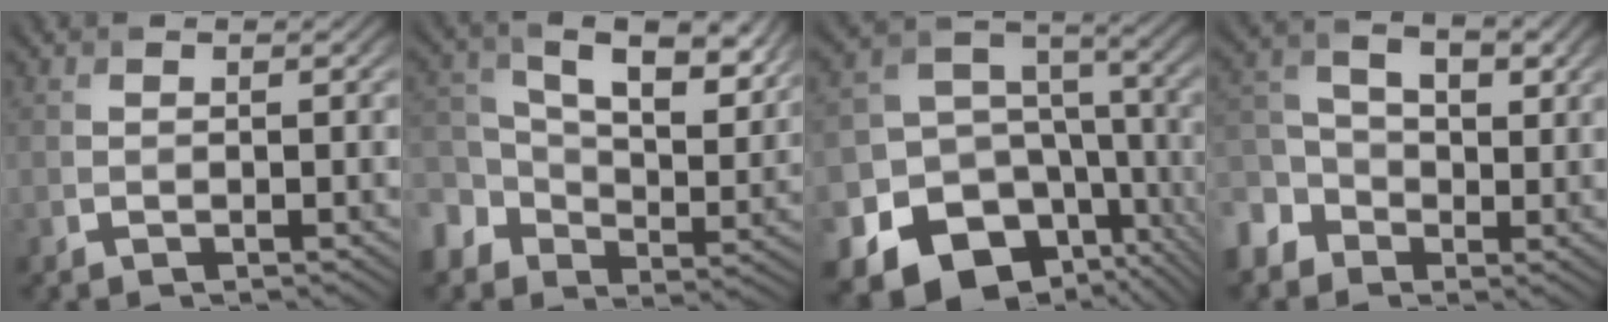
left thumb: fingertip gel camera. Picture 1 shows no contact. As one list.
[{"total": 11.5, "force": [2.0, 8.2, 7.8], "torque": [-0.161, -0.012, 0.034]}, {"total": 18.7, "force": [-9.7, 13.8, 8.0], "torque": [-0.192, -0.052, -0.118]}, {"total": 6.5, "force": [-1.9, 5.2, 3.5], "torque": [-0.082, 0.004, -0.056]}]